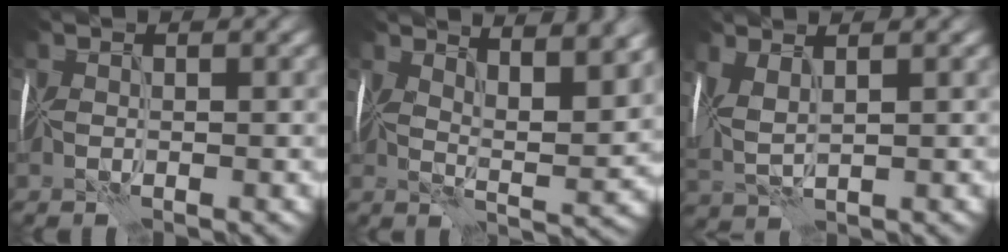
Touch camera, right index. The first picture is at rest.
{"total": 8.6, "force": [5.5, 2.6, 6.1], "torque": [-0.064, 0.022, 0.064]}
{"total": 3.5, "force": [1.5, 1.3, 2.9], "torque": [-0.078, 0.009, 0.034]}